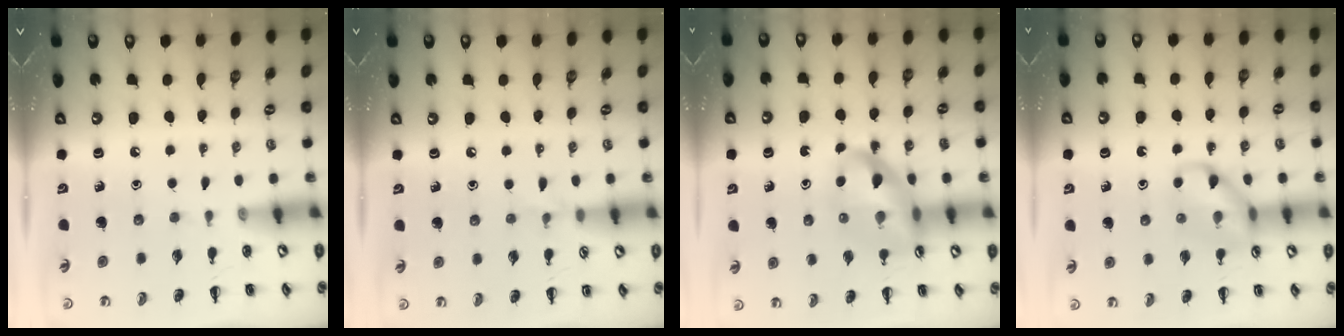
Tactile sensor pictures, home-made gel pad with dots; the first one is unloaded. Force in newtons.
{"total": 4.3, "press": 4.0, "slide": 1.6}
{"total": 14.7, "press": 14.2, "slide": 3.9}
{"total": 10.5, "press": 10.5, "slide": 0.7}